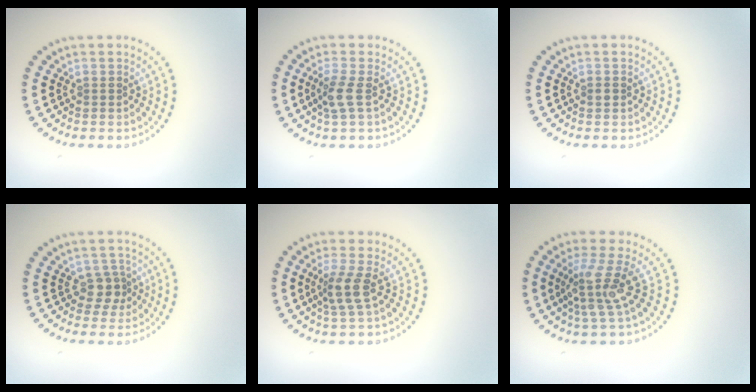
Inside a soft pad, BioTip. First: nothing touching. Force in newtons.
{"total": 1.9, "press": 1.6, "slide": 1.1}
{"total": 0.7, "press": 0.7, "slide": 0.1}
{"total": 2.1, "press": 1.7, "slide": 1.2}
{"total": 2.7, "press": 2.1, "slide": 1.7}
{"total": 3.5, "press": 2.5, "slide": 2.5}